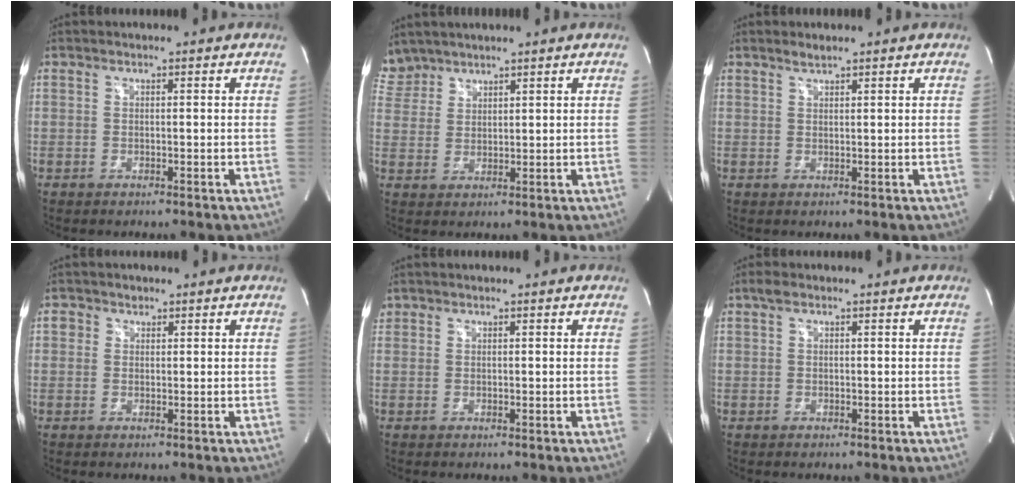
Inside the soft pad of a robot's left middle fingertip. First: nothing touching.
{"total": 4.9, "force": [4.4, 2.1, -0.3], "torque": [0.006, 0.012, 0.096]}
{"total": 1.2, "force": [1.2, 0.1, 0.4], "torque": [-0.013, 0.001, 0.025]}
{"total": 1.7, "force": [0.8, 1.5, 0.2], "torque": [0.006, -0.001, 0.008]}
{"total": 0.8, "force": [0.5, 0.6, 0.0], "torque": [0.003, 0.010, 0.009]}
{"total": 1.1, "force": [0.6, 0.7, 0.6], "torque": [-0.014, 0.011, 0.011]}